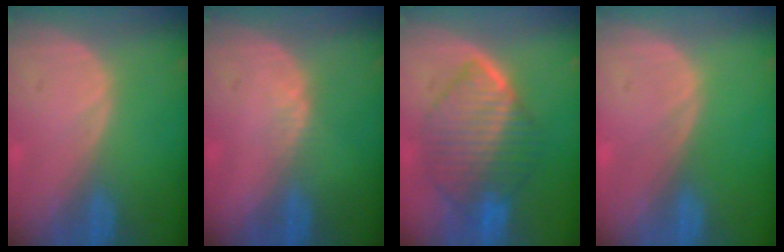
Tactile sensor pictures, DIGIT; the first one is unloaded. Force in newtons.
{"total": 1.2, "press": 0.9, "slide": 0.8}
{"total": 10.0, "press": 9.9, "slide": 0.8}
{"total": 0.0}